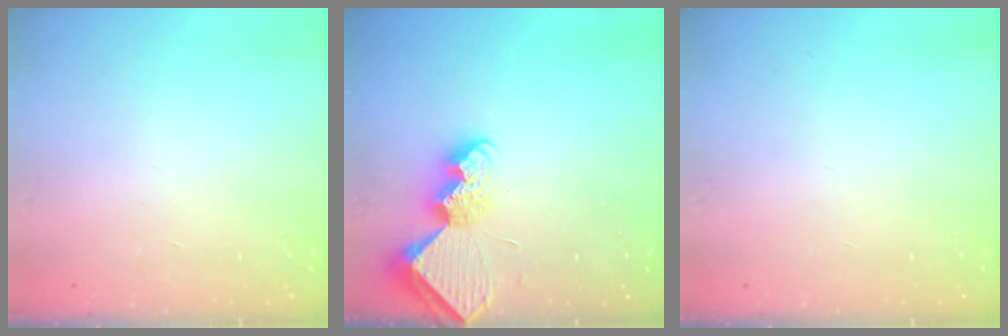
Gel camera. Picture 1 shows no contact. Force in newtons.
{"total": 8.2, "press": 8.2, "slide": 0.4}
{"total": 0.0}